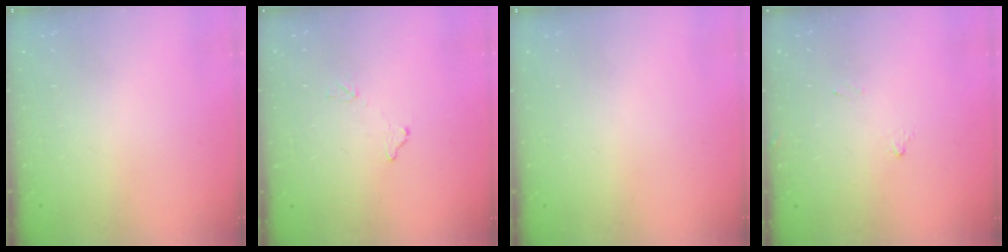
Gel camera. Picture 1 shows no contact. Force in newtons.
{"total": 7.7, "press": 7.7, "slide": 0.5}
{"total": 0.0}
{"total": 7.3, "press": 7.3, "slide": 0.4}